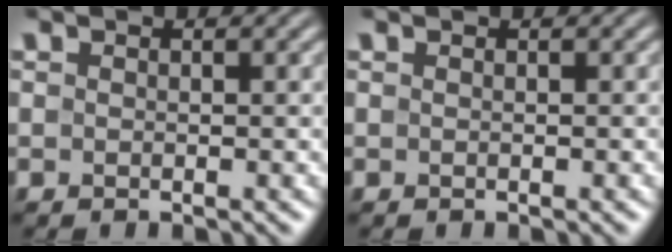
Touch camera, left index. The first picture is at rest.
{"total": 0.0}